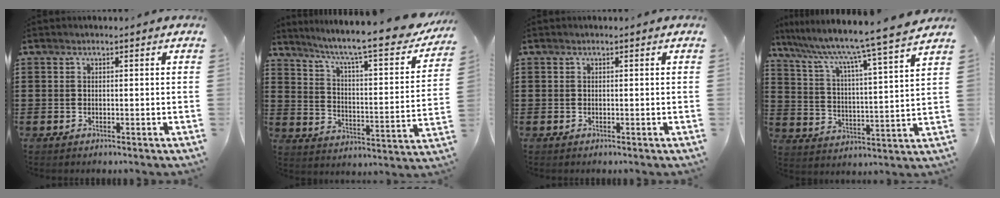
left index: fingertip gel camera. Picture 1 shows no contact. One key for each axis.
{"total": 8.7, "fx": 7.0, "fy": 0.2, "fz": 5.2, "tx": -0.113, "ty": -0.056, "tz": 0.107}
{"total": 0.0}
{"total": 6.9, "fx": 5.9, "fy": -1.4, "fz": 3.4, "tx": -0.091, "ty": -0.057, "tz": 0.085}